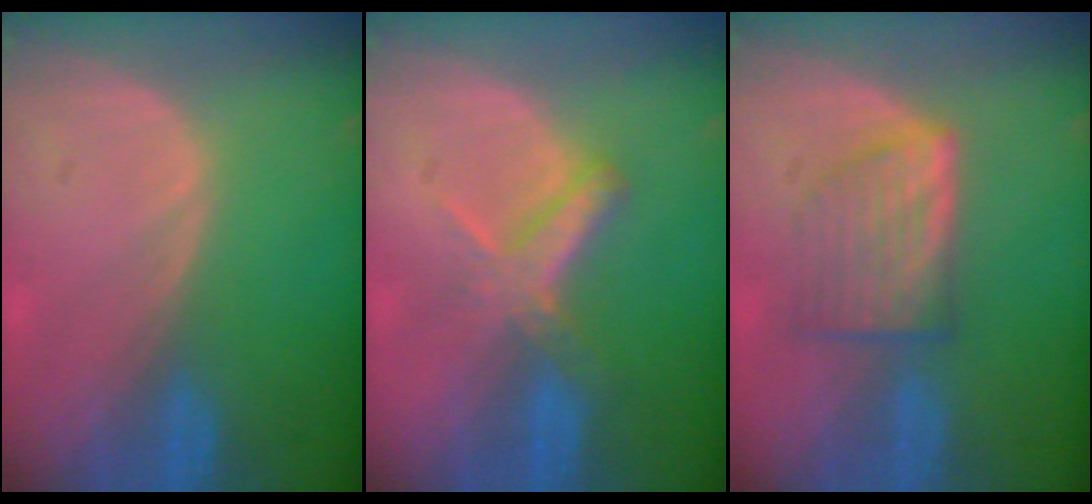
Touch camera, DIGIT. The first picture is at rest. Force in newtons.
{"total": 5.4, "press": 4.9, "slide": 2.2}
{"total": 6.1, "press": 5.8, "slide": 1.7}